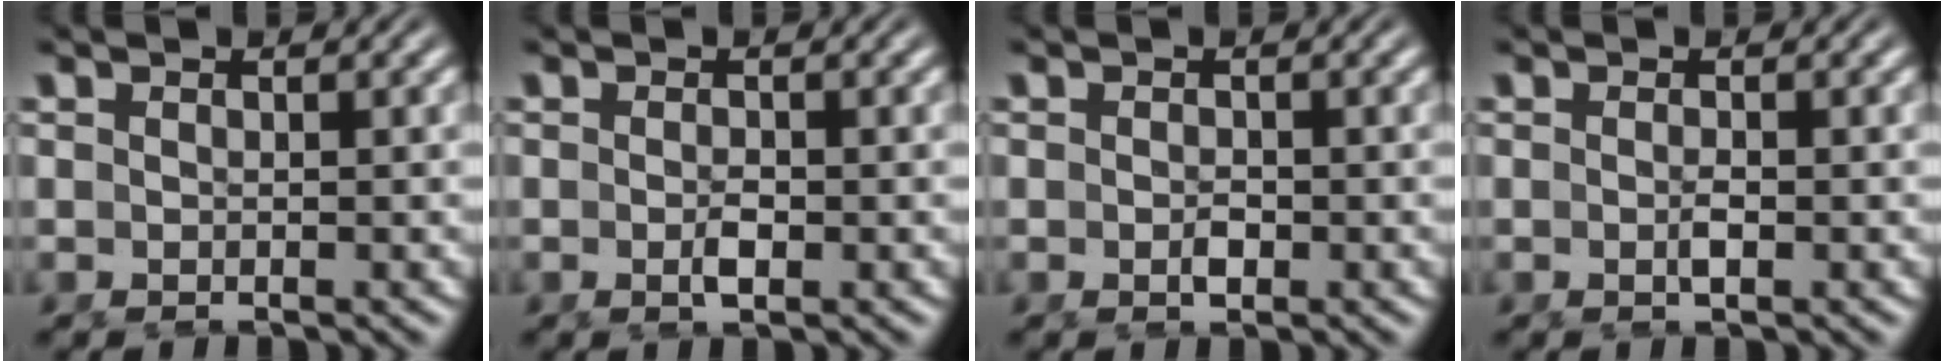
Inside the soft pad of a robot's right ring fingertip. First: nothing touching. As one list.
[{"total": 1.2, "force": [-0.5, 0.3, 1.0], "torque": [-0.016, -0.004, -0.009]}, {"total": 0.8, "force": [-0.5, 0.2, 0.7], "torque": [-0.009, -0.005, -0.005]}, {"total": 0.9, "force": [-0.4, -0.1, 0.8], "torque": [-0.011, -0.001, -0.006]}]